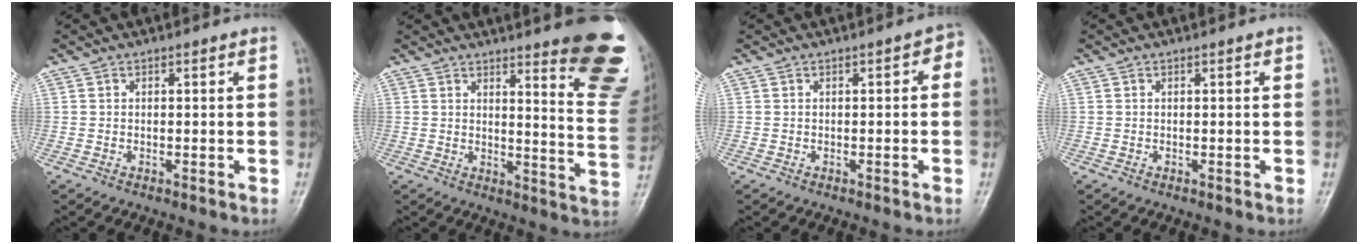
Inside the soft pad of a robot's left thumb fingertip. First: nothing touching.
{"total": 17.2, "force": [11.6, 3.3, 12.3], "torque": [-0.115, -0.093, 0.131]}
{"total": 2.3, "force": [-0.1, 1.2, 1.9], "torque": [-0.010, 0.013, -0.010]}
{"total": 0.0}